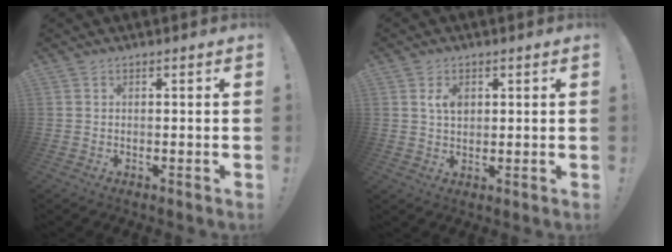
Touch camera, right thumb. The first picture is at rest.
{"total": 4.1, "force": [1.3, 2.5, 3.0], "torque": [-0.048, 0.000, 0.021]}